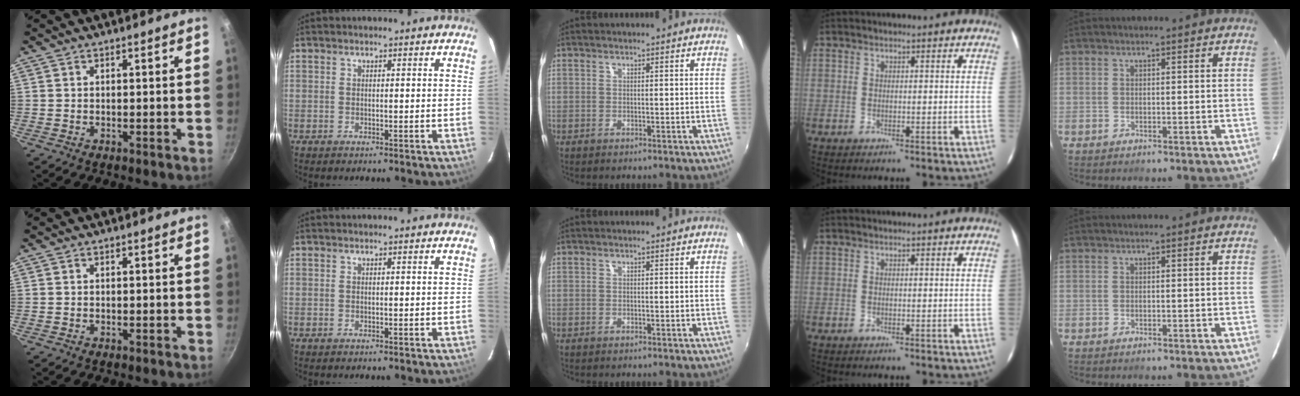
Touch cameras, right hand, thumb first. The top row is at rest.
{}